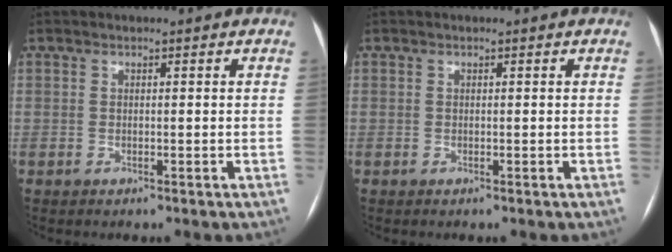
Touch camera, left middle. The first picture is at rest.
{"total": 0.0}